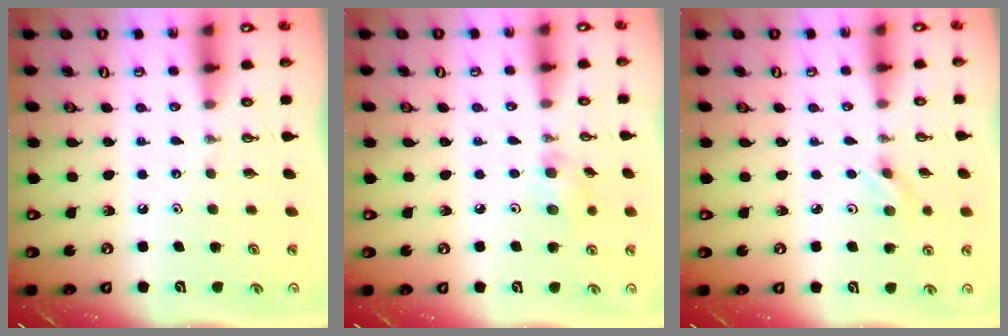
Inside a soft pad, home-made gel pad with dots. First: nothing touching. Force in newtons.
{"total": 5.3, "press": 5.1, "slide": 1.3}
{"total": 3.3, "press": 2.9, "slide": 1.4}